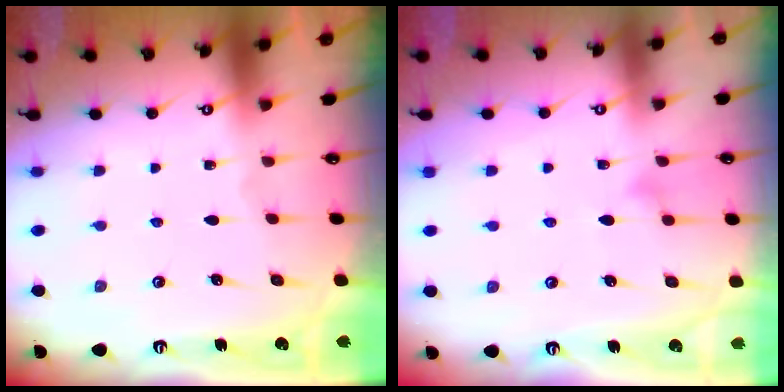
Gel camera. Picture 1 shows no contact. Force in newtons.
{"total": 7.2, "press": 7.2, "slide": 0.5}